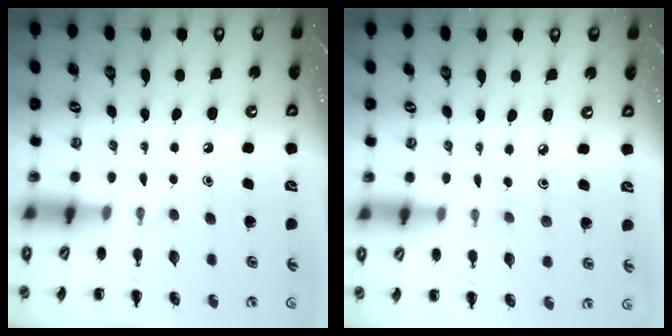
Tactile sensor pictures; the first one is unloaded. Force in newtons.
{"total": 2.5, "press": 2.3, "slide": 0.9}